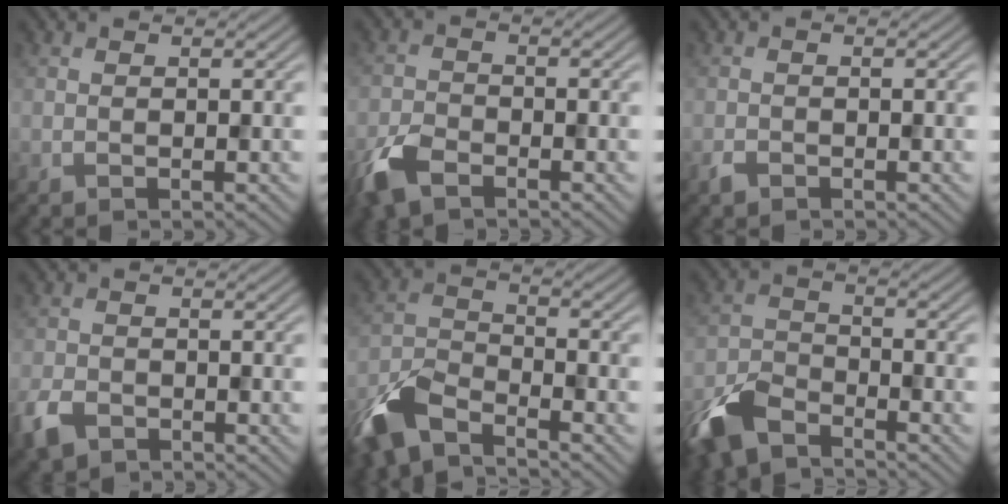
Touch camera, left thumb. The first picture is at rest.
{"total": 5.0, "force": [-3.4, 2.4, 2.8], "torque": [-0.065, -0.009, -0.078]}
{"total": 1.1, "force": [-0.8, 0.5, 0.4], "torque": [-0.010, -0.002, -0.018]}
{"total": 3.7, "force": [-2.4, 2.2, 1.8], "torque": [-0.047, -0.010, -0.057]}
{"total": 8.6, "force": [-6.5, 3.2, 4.8], "torque": [-0.106, -0.015, -0.147]}
{"total": 8.0, "force": [-5.9, 3.4, 4.1], "torque": [-0.089, -0.012, -0.137]}